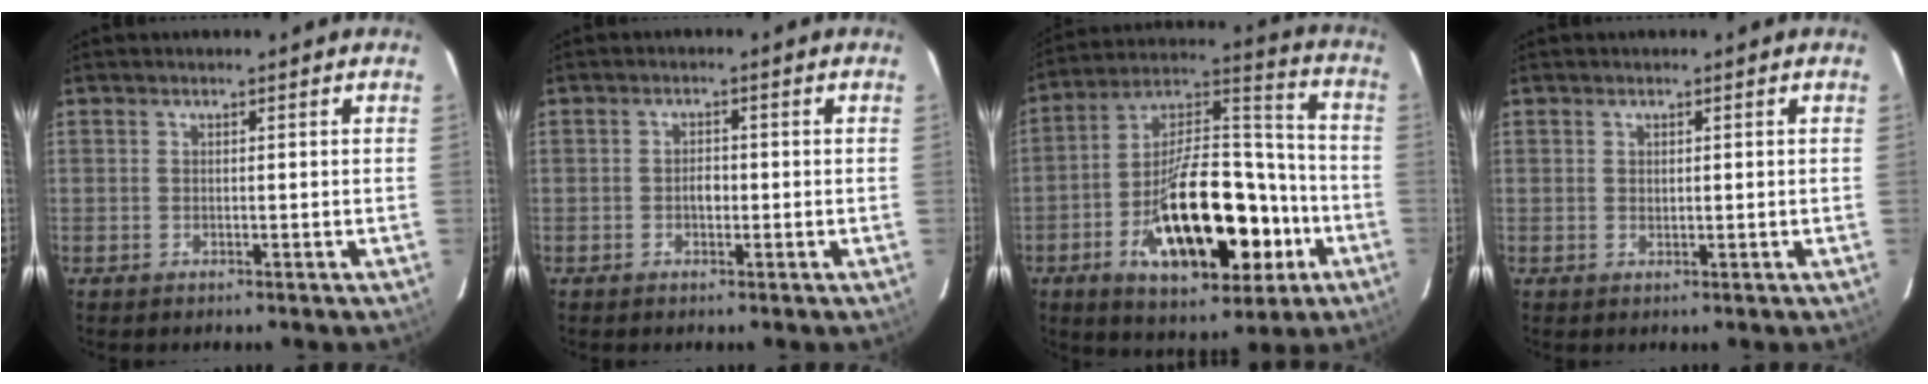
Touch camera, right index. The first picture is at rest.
{"total": 2.1, "force": [-0.5, 1.4, 1.4], "torque": [-0.026, 0.005, -0.010]}
{"total": 24.4, "force": [-8.8, 11.3, 19.8], "torque": [-0.341, 0.020, -0.127]}
{"total": 0.6, "force": [0.3, 0.4, 0.4], "torque": [-0.007, 0.003, 0.006]}